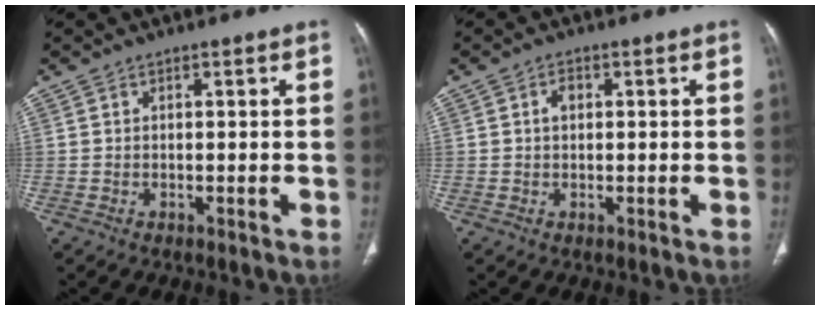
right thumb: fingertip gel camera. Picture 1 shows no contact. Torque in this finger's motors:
{"motor_torque": [0.29, 0.99, 0.30, -0.22, 0.01]}